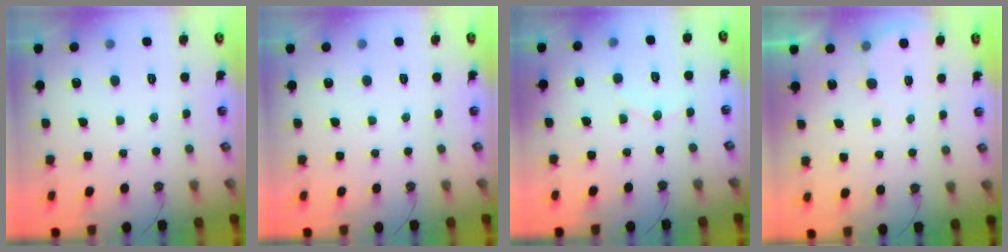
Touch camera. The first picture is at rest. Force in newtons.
{"total": 0.0}
{"total": 5.0, "press": 4.9, "slide": 1.0}
{"total": 1.6, "press": 1.6, "slide": 0.0}